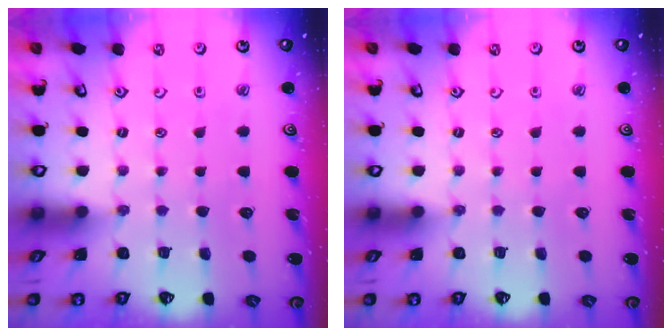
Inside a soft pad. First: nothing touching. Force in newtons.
{"total": 0.0}